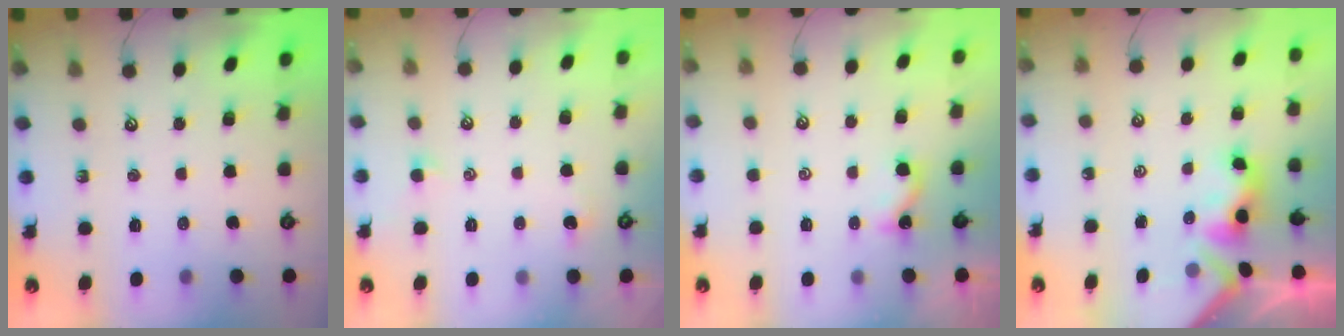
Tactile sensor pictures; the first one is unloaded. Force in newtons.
{"total": 1.0, "press": 0.9, "slide": 0.6}
{"total": 2.1, "press": 2.1, "slide": 0.2}
{"total": 3.3, "press": 3.3, "slide": 0.5}